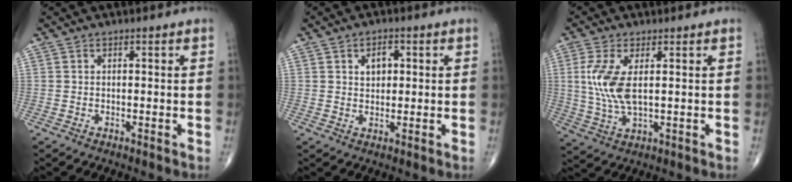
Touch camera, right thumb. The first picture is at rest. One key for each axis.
{"total": 3.6, "fx": 1.0, "fy": 2.4, "fz": 2.4, "tx": -0.022, "ty": -0.001, "tz": 0.015}
{"total": 8.4, "fx": 1.4, "fy": 3.4, "fz": 7.6, "tx": -0.178, "ty": -0.008, "tz": 0.034}